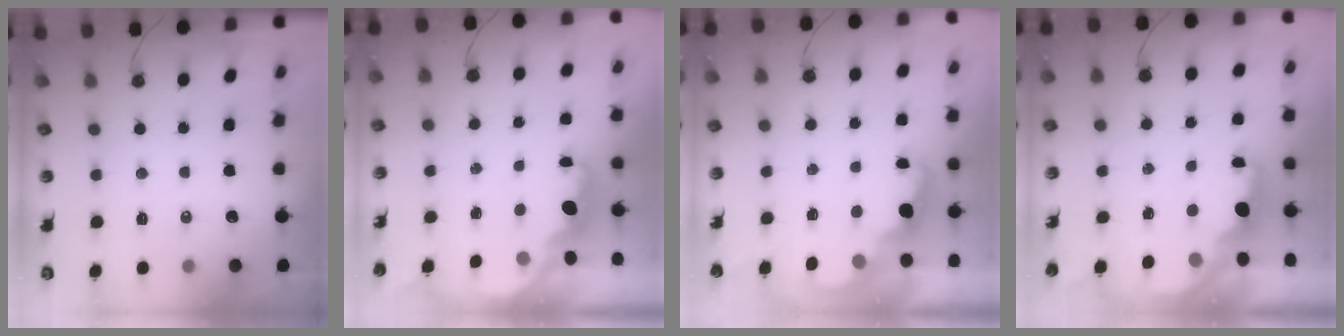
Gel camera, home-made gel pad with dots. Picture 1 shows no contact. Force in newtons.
{"total": 1.8, "press": 1.6, "slide": 0.7}
{"total": 2.4, "press": 2.3, "slide": 0.5}
{"total": 2.5, "press": 2.3, "slide": 0.8}